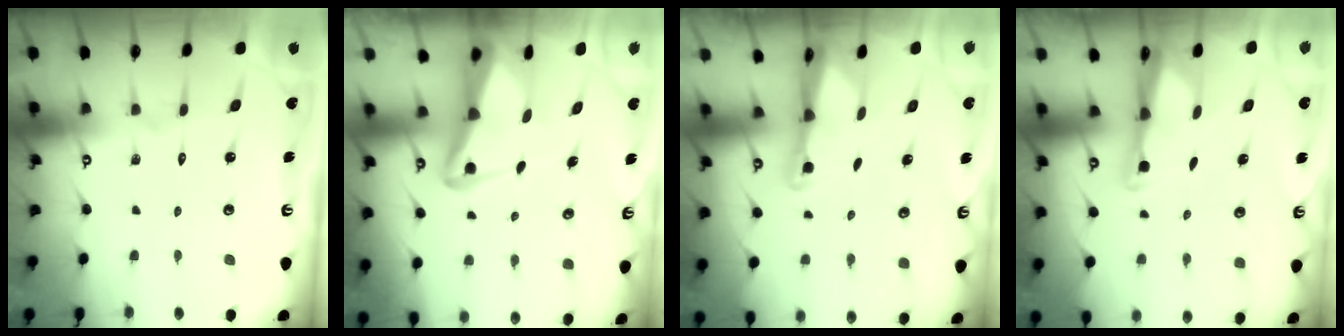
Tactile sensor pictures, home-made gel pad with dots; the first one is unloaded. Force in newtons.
{"total": 4.9, "press": 4.8, "slide": 0.9}
{"total": 2.1, "press": 2.1, "slide": 0.4}
{"total": 2.6, "press": 2.6, "slide": 0.4}